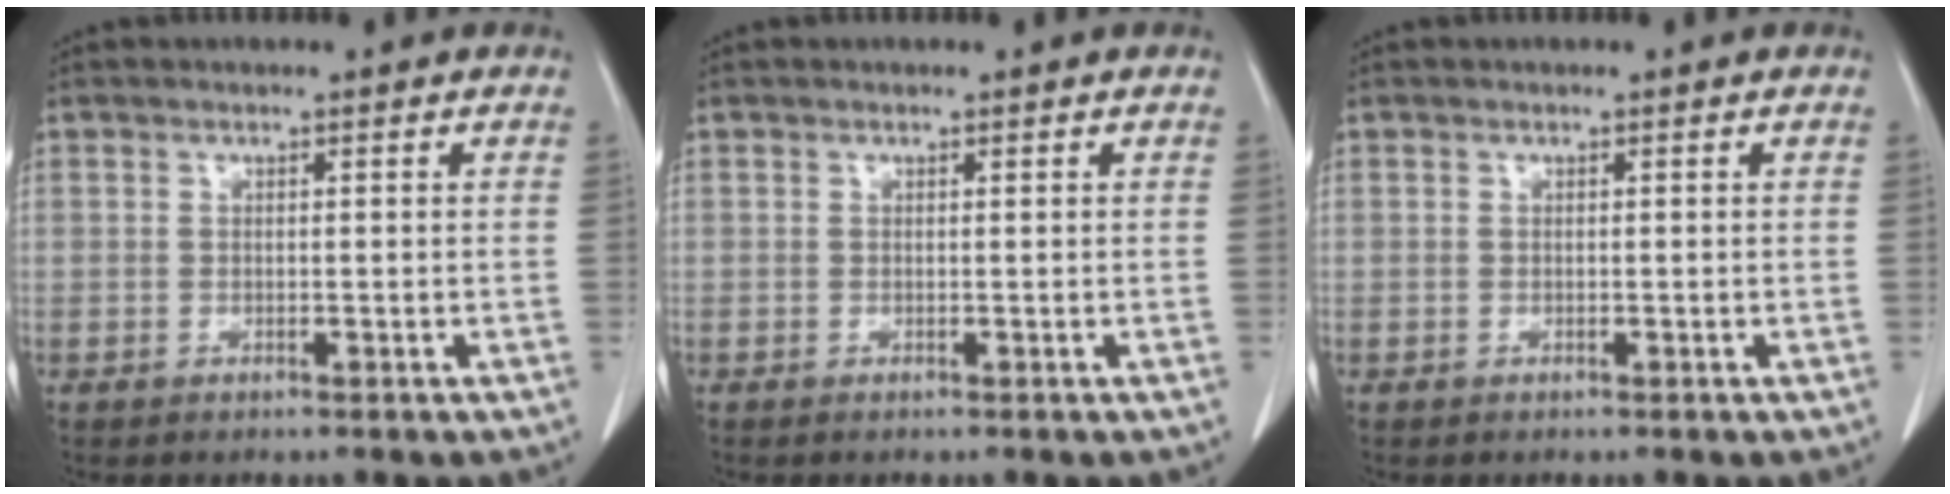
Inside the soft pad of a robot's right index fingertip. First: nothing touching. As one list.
[{"total": 0.0}, {"total": 0.0}]